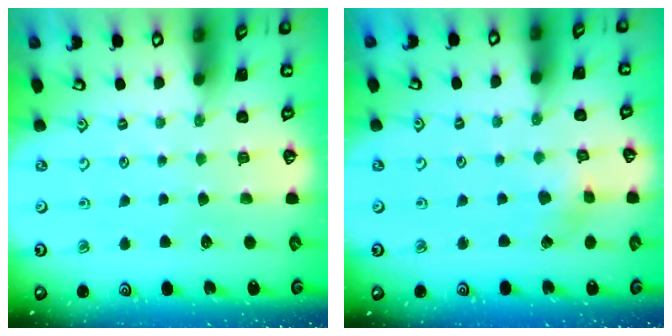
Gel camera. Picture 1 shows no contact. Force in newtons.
{"total": 3.0, "press": 3.0, "slide": 0.4}